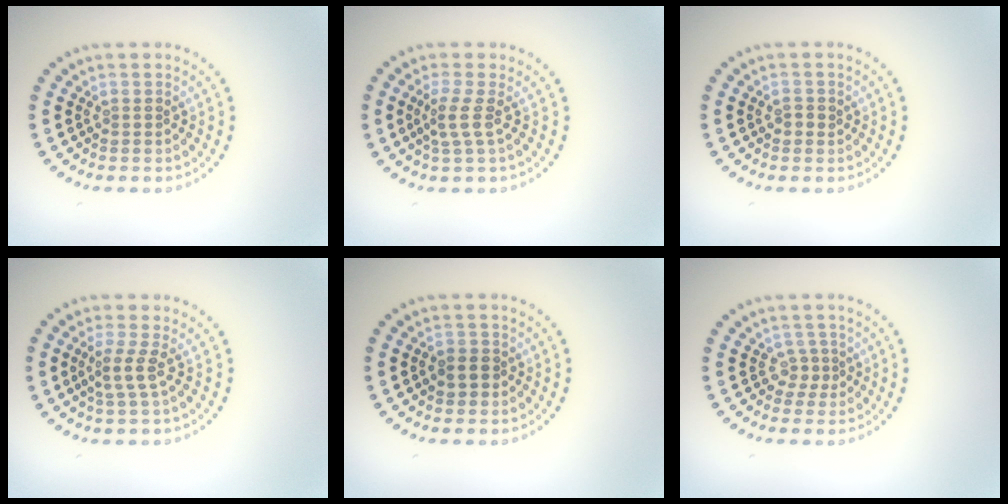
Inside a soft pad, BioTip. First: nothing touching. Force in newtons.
{"total": 2.1, "press": 1.5, "slide": 1.4}
{"total": 1.1, "press": 1.0, "slide": 0.4}
{"total": 2.0, "press": 1.4, "slide": 1.4}
{"total": 1.8, "press": 1.7, "slide": 0.4}
{"total": 1.6, "press": 1.1, "slide": 1.2}